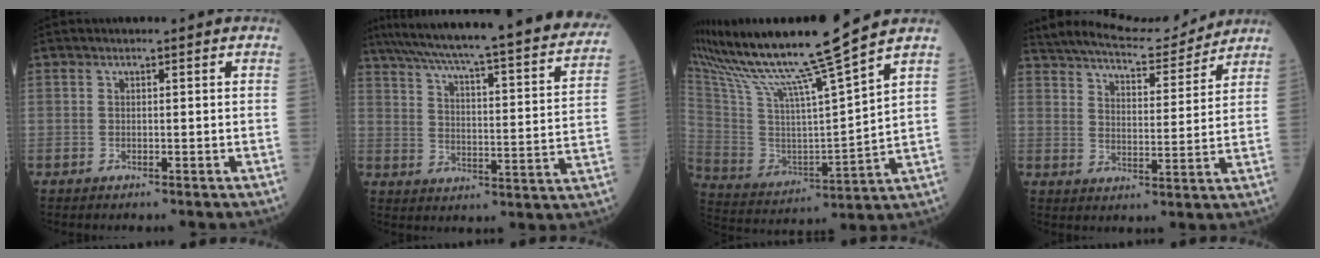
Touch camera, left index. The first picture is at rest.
{"total": 32.3, "force": [28.1, 2.8, 15.8], "torque": [-0.254, -0.060, 0.352]}
{"total": 18.4, "force": [15.4, -2.4, 9.7], "torque": [-0.190, -0.033, 0.279]}
{"total": 14.1, "force": [13.3, 1.7, 4.2], "torque": [-0.074, 0.005, 0.200]}